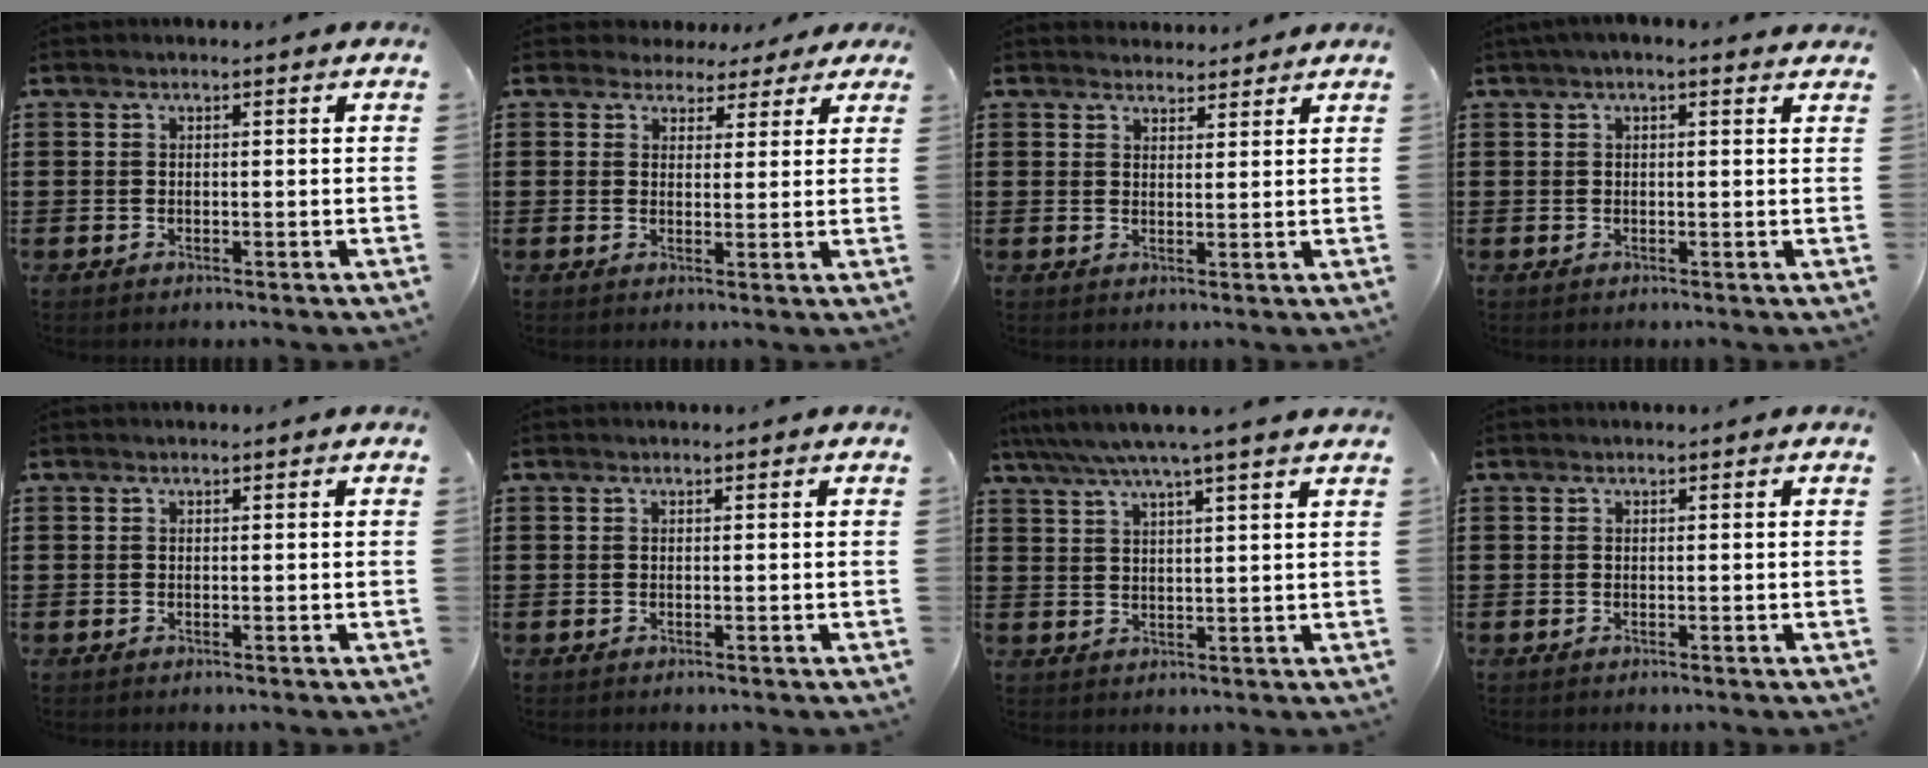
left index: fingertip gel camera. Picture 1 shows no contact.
{"total": 3.0, "force": [2.2, 2.0, 0.6], "torque": [-0.025, 0.009, 0.041]}
{"total": 2.5, "force": [2.4, 0.8, -0.2], "torque": [-0.003, -0.003, 0.047]}
{"total": 1.3, "force": [0.6, 0.5, 1.0], "torque": [-0.021, 0.005, 0.011]}
{"total": 0.0}
{"total": 0.0}
{"total": 4.4, "force": [3.7, -0.2, 2.4], "torque": [-0.059, -0.015, 0.063]}
{"total": 0.0}